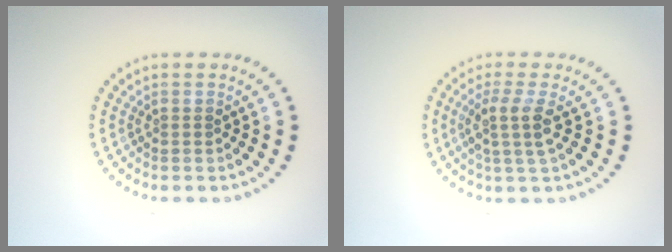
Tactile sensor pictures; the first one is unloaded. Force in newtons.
{"total": 2.7, "press": 2.1, "slide": 1.7}